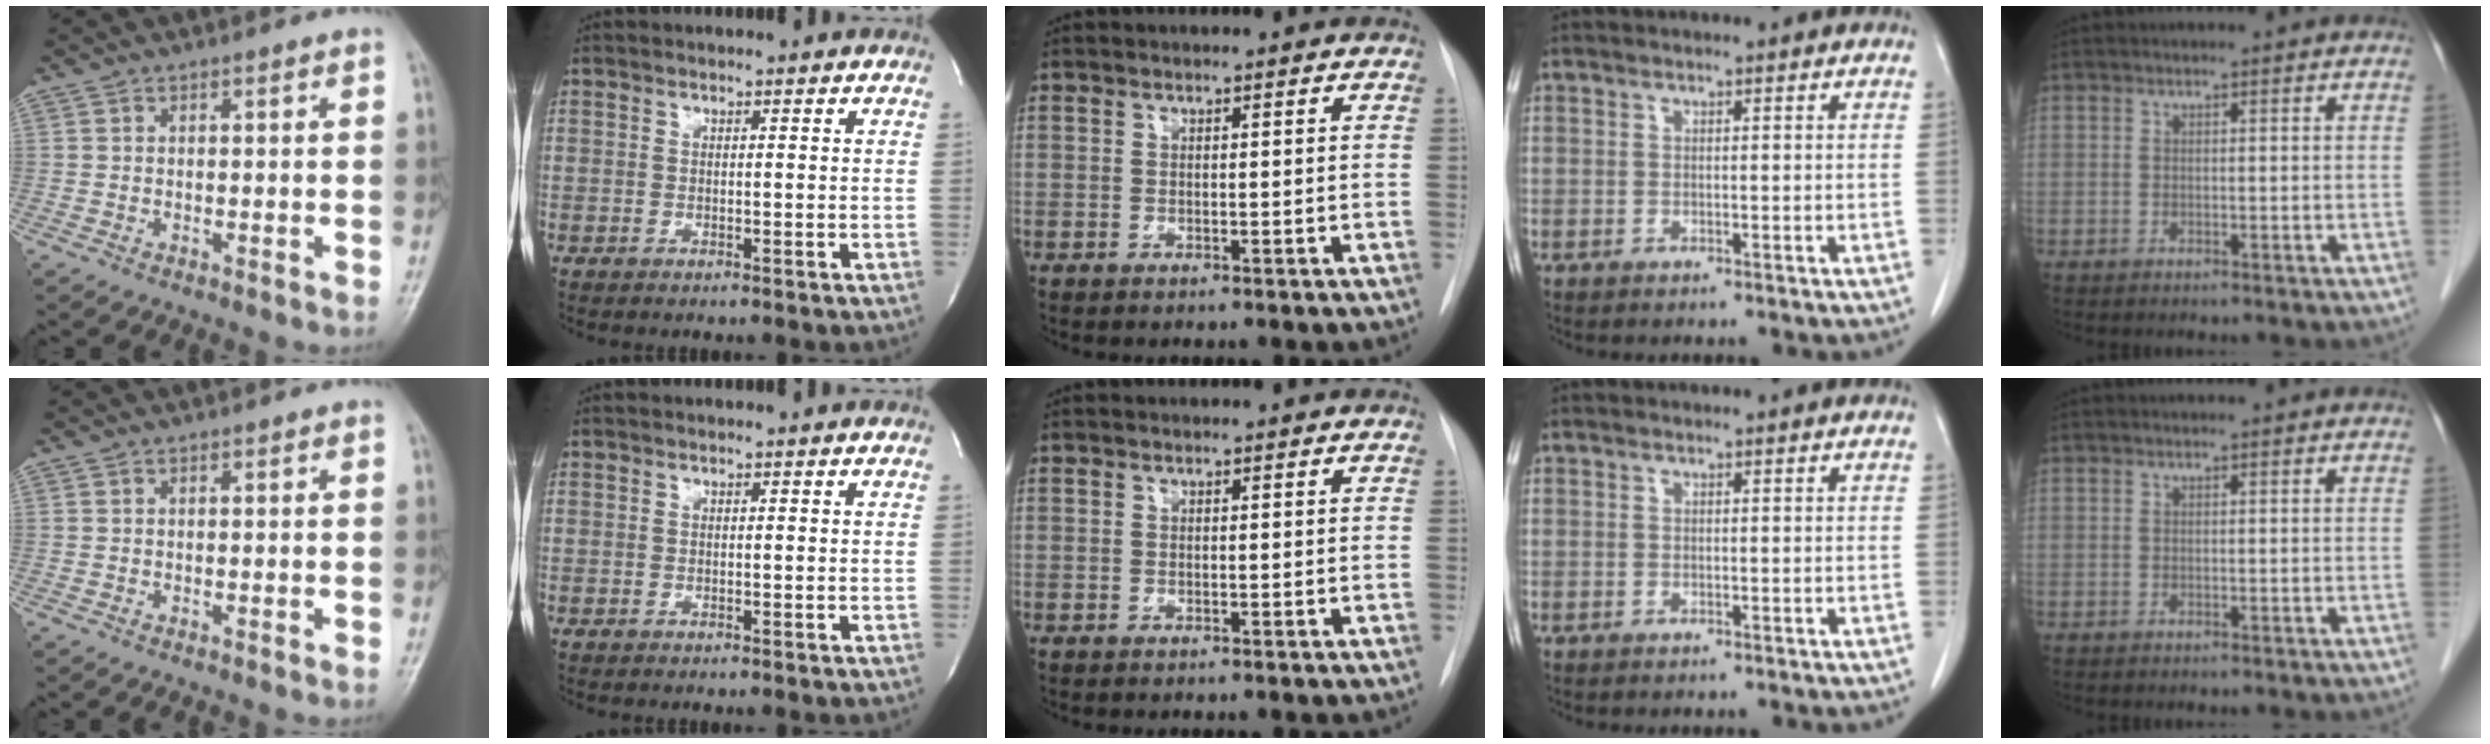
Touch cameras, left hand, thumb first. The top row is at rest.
{}